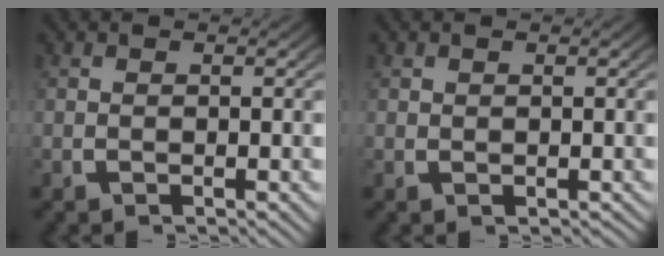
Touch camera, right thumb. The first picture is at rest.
{"total": 0.5, "force": [0.1, 0.5, 0.1], "torque": [-0.001, -0.007, 0.011]}